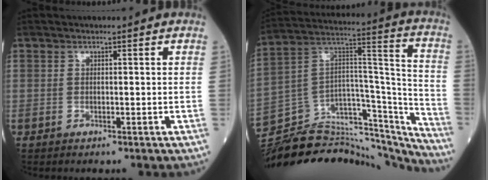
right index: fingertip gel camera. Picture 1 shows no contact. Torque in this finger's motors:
{"motor_torque": [0.25, -0.37, 0.18, 0.07]}